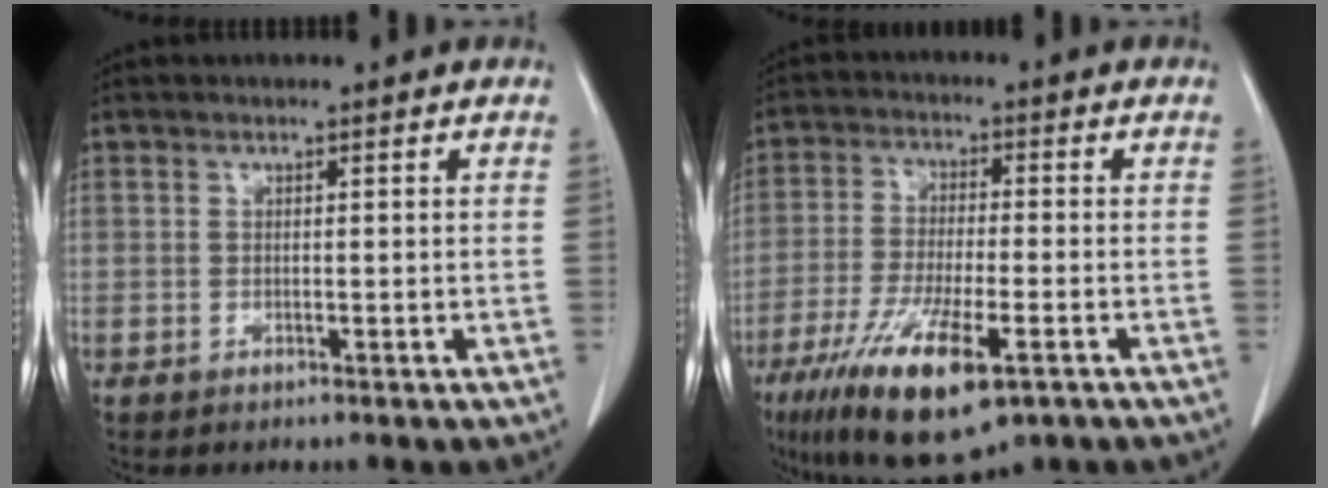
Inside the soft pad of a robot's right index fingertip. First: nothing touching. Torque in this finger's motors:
{"motor_torque": [1.44, -0.69, 0.74, 0.21]}